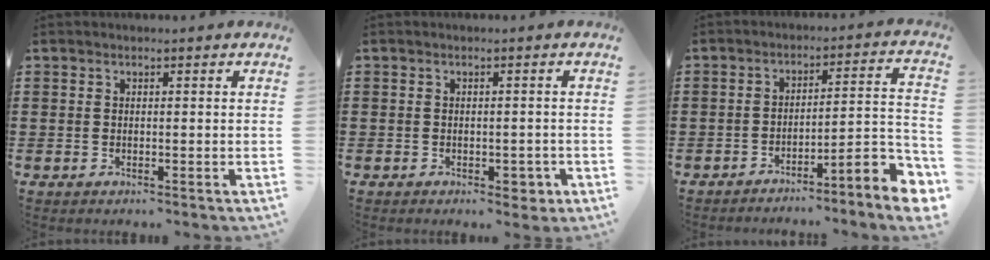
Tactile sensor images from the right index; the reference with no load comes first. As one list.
[{"total": 2.3, "force": [-1.3, 1.4, 1.4], "torque": [-0.024, 0.001, -0.023]}, {"total": 6.1, "force": [-4.7, 0.0, 4.0], "torque": [-0.063, -0.012, -0.092]}]